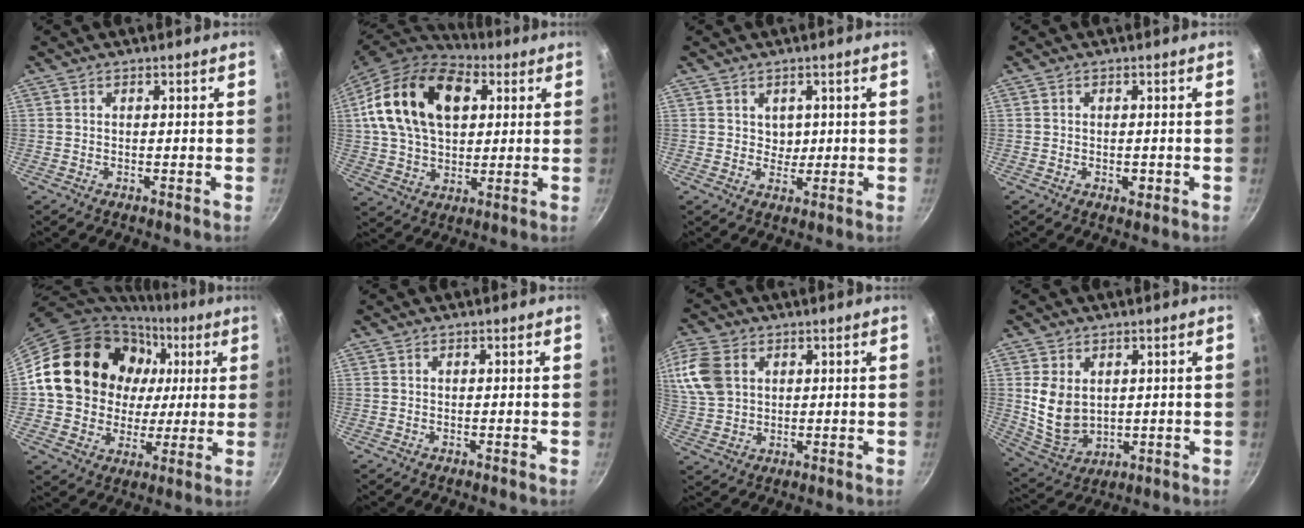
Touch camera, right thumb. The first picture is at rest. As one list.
[{"total": 22.3, "force": [4.8, 17.5, 13.1], "torque": [-0.210, 0.019, 0.084]}, {"total": 2.5, "force": [0.8, 2.1, 0.9], "torque": [0.003, -0.012, 0.010]}, {"total": 1.8, "force": [-0.5, 1.2, 1.2], "torque": [-0.016, 0.000, -0.007]}, {"total": 22.1, "force": [4.4, 18.8, 10.7], "torque": [-0.169, 0.019, 0.086]}, {"total": 0.0}, {"total": 10.0, "force": [3.2, 7.3, 6.1], "torque": [-0.117, -0.004, 0.066]}, {"total": 9.6, "force": [1.7, 6.9, 6.5], "torque": [-0.107, -0.021, 0.052]}]